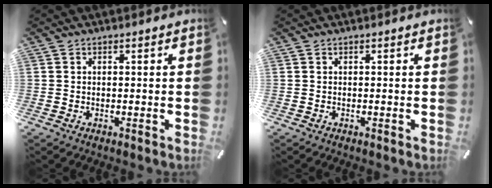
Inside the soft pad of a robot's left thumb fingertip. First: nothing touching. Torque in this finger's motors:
{"motor_torque": [0.00, 0.00, 0.00, 0.00, 0.00]}